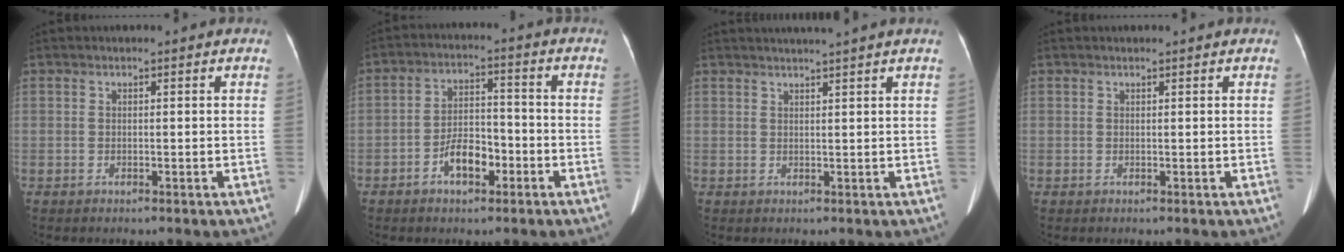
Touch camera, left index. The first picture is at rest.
{"total": 6.3, "force": [-3.0, 3.0, 4.6], "torque": [-0.086, 0.015, -0.054]}
{"total": 4.2, "force": [3.6, -1.2, 1.8], "torque": [-0.019, 0.013, 0.049]}
{"total": 0.7, "force": [0.6, 0.1, 0.2], "torque": [-0.005, 0.009, 0.009]}